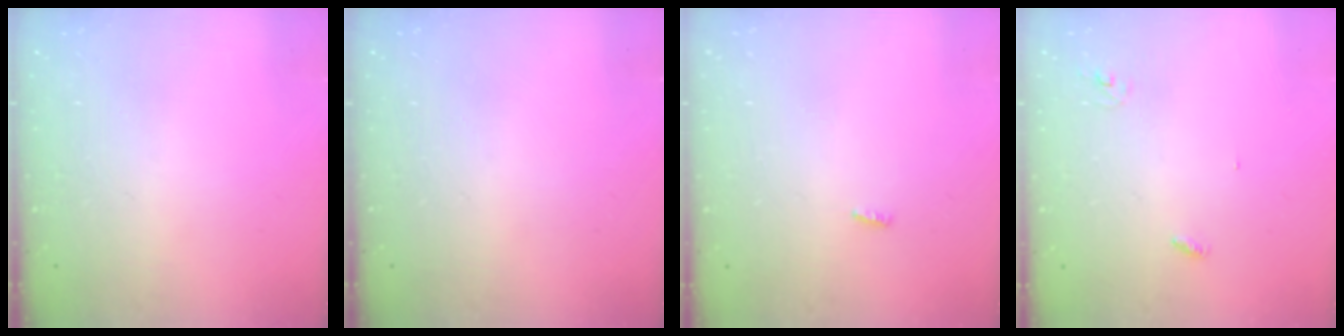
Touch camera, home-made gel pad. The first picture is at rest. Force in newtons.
{"total": 0.0}
{"total": 2.3, "press": 2.1, "slide": 0.8}
{"total": 2.8, "press": 2.8, "slide": 0.3}